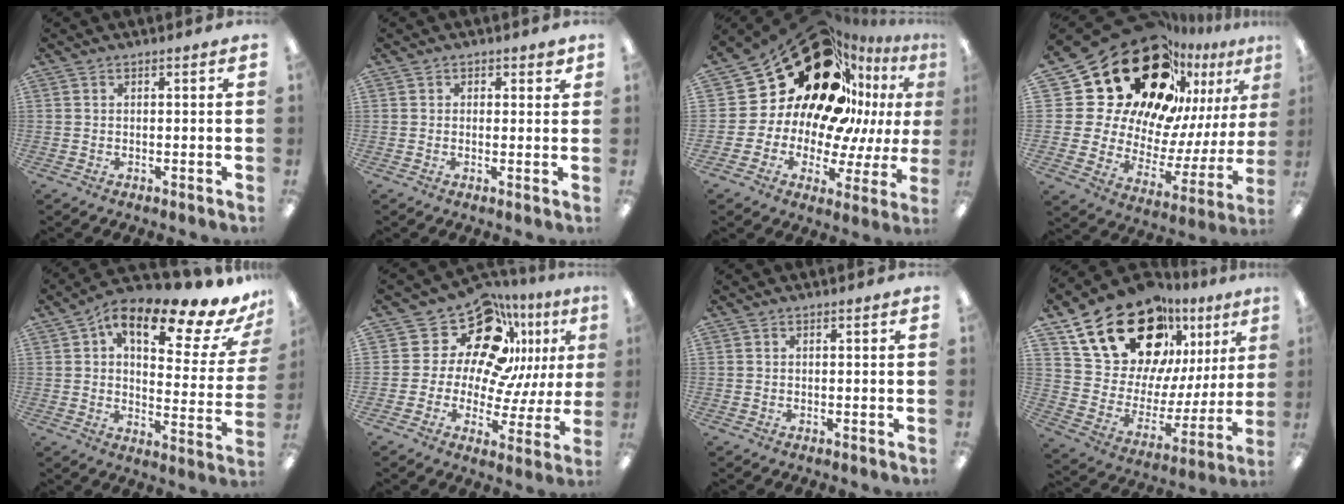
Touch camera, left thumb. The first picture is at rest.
{"total": 1.7, "force": [0.9, 1.3, 0.6], "torque": [0.005, -0.001, 0.012]}
{"total": 29.6, "force": [15.4, 18.9, 16.8], "torque": [-0.258, -0.120, 0.307]}
{"total": 32.8, "force": [20.4, 18.6, 17.7], "torque": [-0.271, -0.177, 0.402]}
{"total": 18.1, "force": [11.0, 7.0, 12.5], "torque": [-0.186, -0.064, 0.176]}
{"total": 20.0, "force": [11.2, 12.0, 11.5], "torque": [-0.196, -0.074, 0.198]}
{"total": 0.0}
{"total": 24.4, "force": [17.0, 12.9, 11.8], "torque": [-0.192, -0.102, 0.312]}